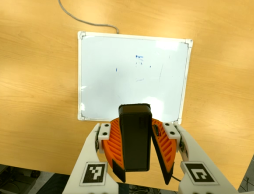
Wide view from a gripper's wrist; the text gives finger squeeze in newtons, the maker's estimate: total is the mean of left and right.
{"total": 9.0, "left": 9.2, "right": 8.9}